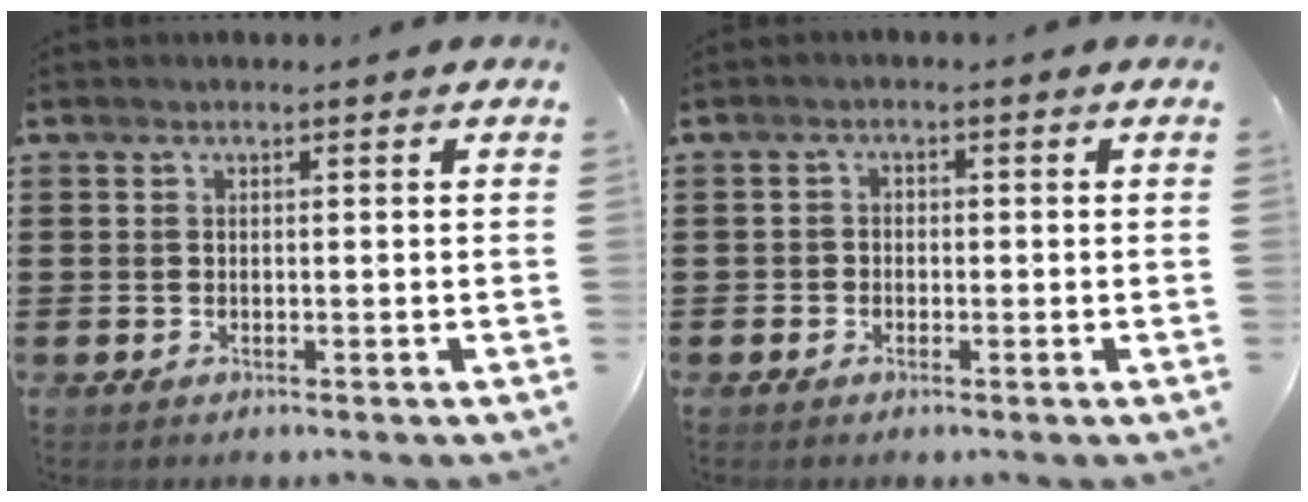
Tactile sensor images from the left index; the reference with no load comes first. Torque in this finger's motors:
{"motor_torque": [-0.53, 0.75, -0.01, -0.01]}